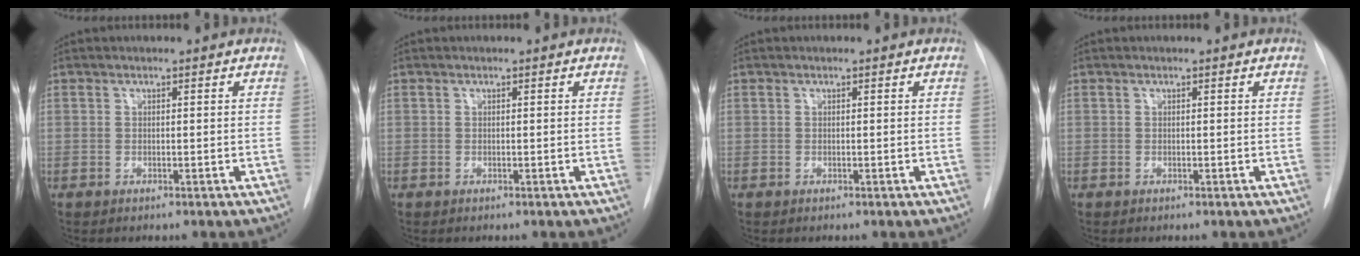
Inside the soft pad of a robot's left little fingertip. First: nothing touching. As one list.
[{"total": 0.0}, {"total": 0.0}, {"total": 0.0}]